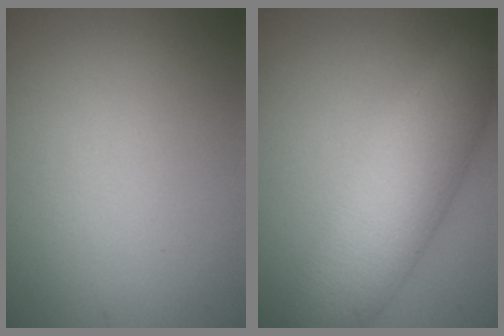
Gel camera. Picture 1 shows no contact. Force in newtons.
{"total": 8.0, "press": 8.0, "slide": 0.1}